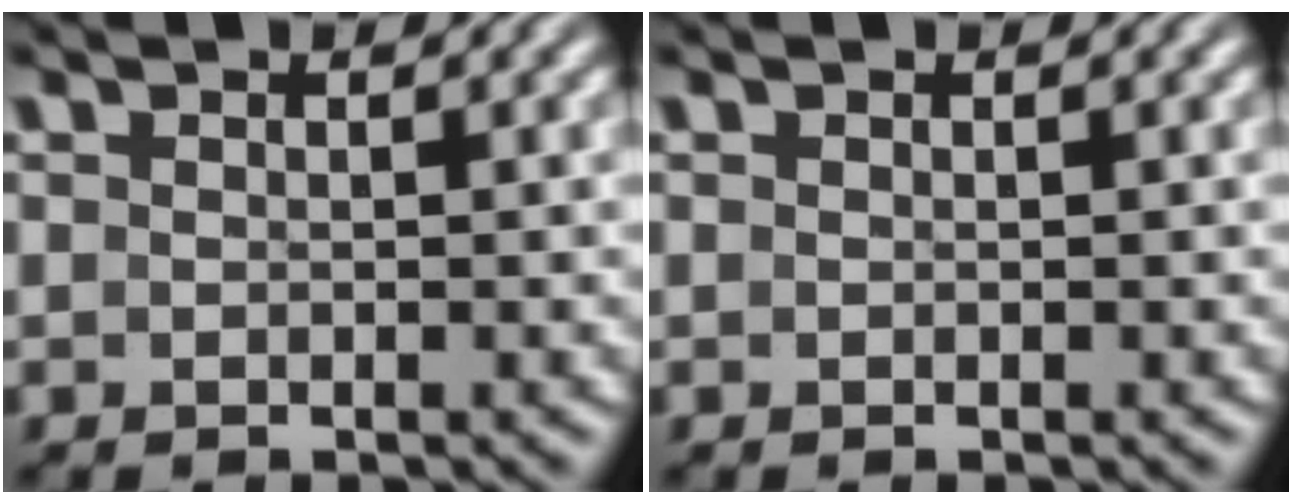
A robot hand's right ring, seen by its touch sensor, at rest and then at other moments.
{"total": 0.0}